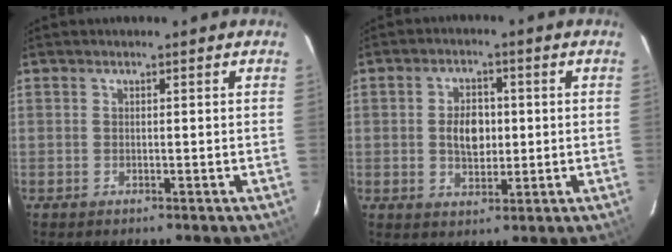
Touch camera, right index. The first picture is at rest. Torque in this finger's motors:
{"motor_torque": [0.44, 0.17, 0.37, 0.09]}